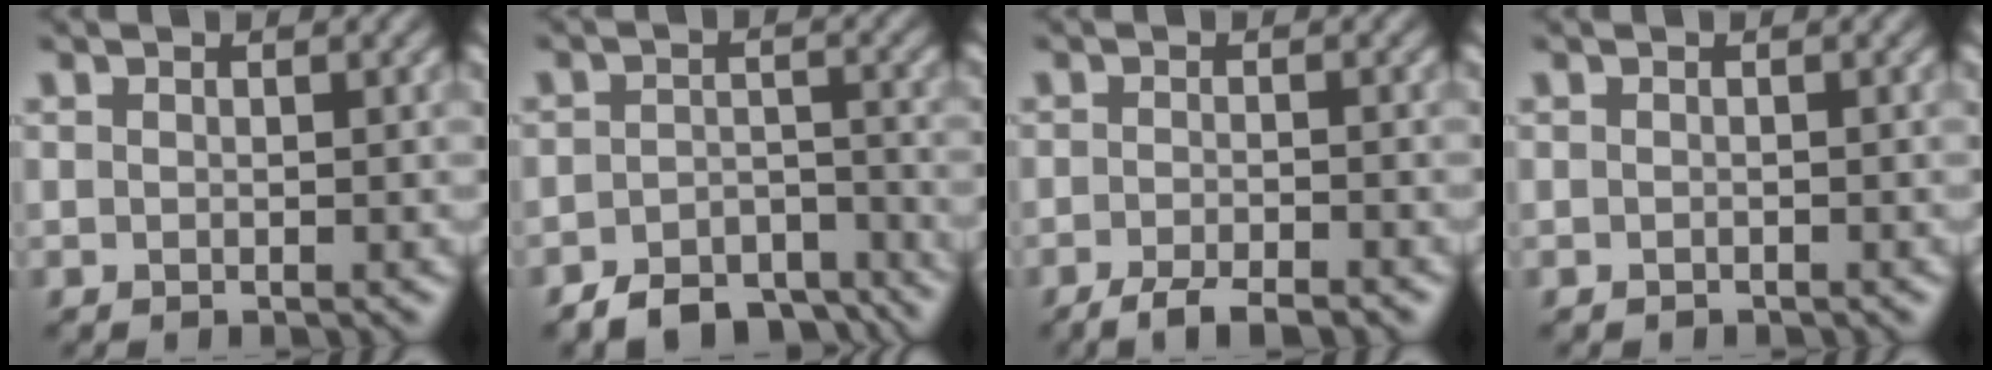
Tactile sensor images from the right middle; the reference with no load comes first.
{"total": 5.8, "force": [-4.9, 2.5, 1.9], "torque": [-0.025, -0.009, -0.080]}
{"total": 3.7, "force": [-2.9, 0.7, 2.2], "torque": [-0.033, -0.005, -0.056]}
{"total": 0.0}